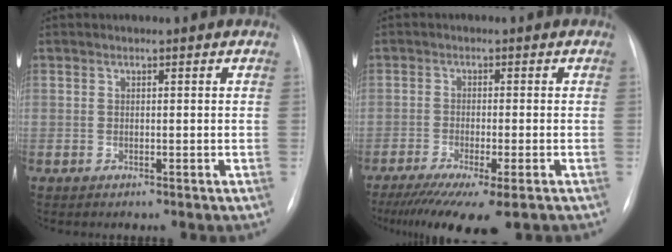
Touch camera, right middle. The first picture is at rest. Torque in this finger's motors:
{"motor_torque": [1.09, -1.05, 0.20, 0.08]}